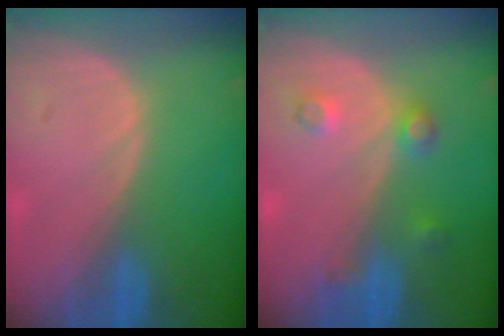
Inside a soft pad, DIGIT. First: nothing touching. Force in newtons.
{"total": 3.5, "press": 3.3, "slide": 1.2}